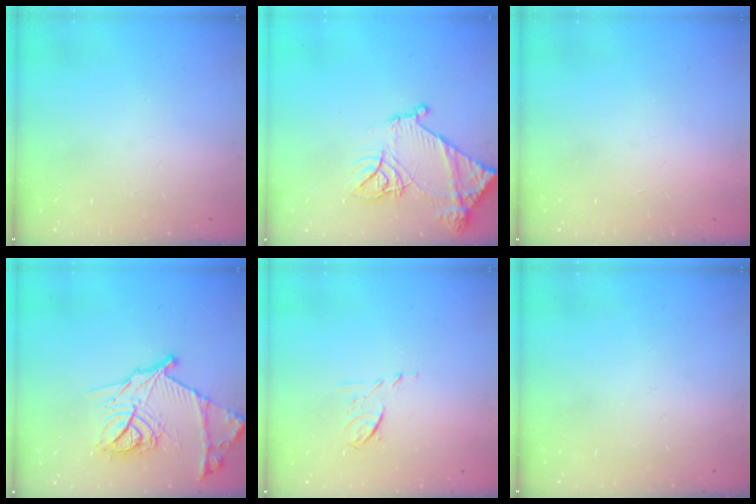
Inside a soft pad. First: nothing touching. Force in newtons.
{"total": 14.8, "press": 14.7, "slide": 1.6}
{"total": 1.7, "press": 1.7, "slide": 0.1}
{"total": 19.6, "press": 19.5, "slide": 1.5}
{"total": 6.3, "press": 6.2, "slide": 1.0}
{"total": 0.0}